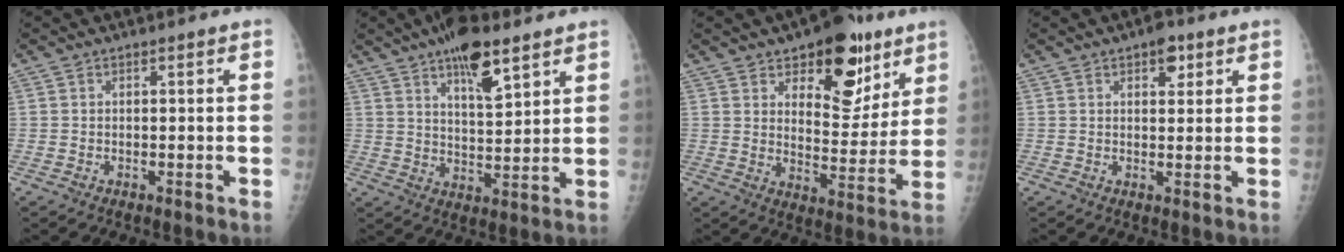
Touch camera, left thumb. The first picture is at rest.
{"total": 11.3, "force": [6.9, 3.9, 8.0], "torque": [-0.111, -0.034, 0.114]}
{"total": 16.3, "force": [9.1, 8.4, 10.6], "torque": [-0.086, -0.050, 0.134]}
{"total": 4.1, "force": [2.2, 2.2, 2.6], "torque": [-0.016, -0.007, 0.026]}